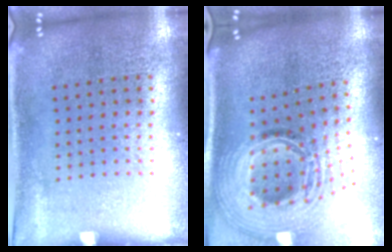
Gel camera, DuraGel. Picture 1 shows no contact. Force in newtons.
{"total": 2.6, "press": 1.9, "slide": 1.8}